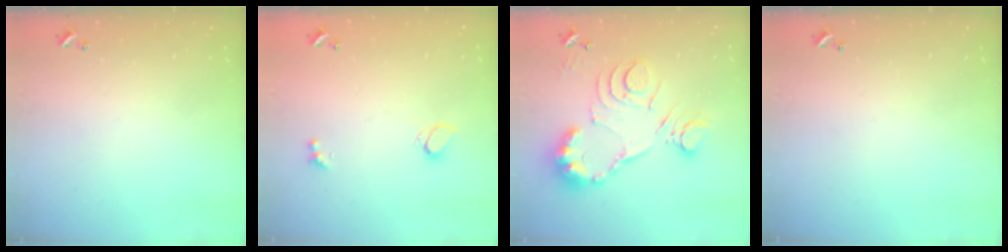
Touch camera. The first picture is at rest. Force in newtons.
{"total": 1.6, "press": 1.5, "slide": 0.5}
{"total": 15.2, "press": 15.2, "slide": 1.1}
{"total": 0.0}